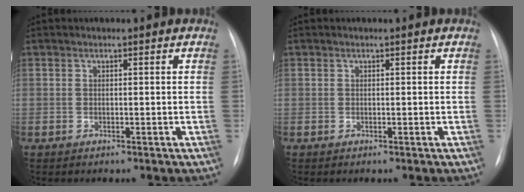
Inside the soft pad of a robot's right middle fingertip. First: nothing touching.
{"total": 0.0}